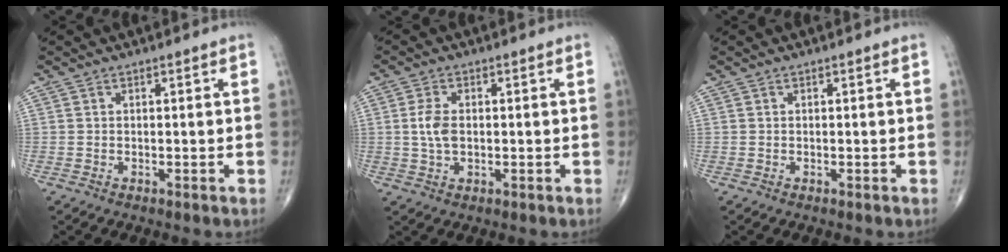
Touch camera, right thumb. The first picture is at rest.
{"total": 4.5, "force": [0.2, 2.6, 3.6], "torque": [-0.078, 0.002, 0.004]}
{"total": 0.0}